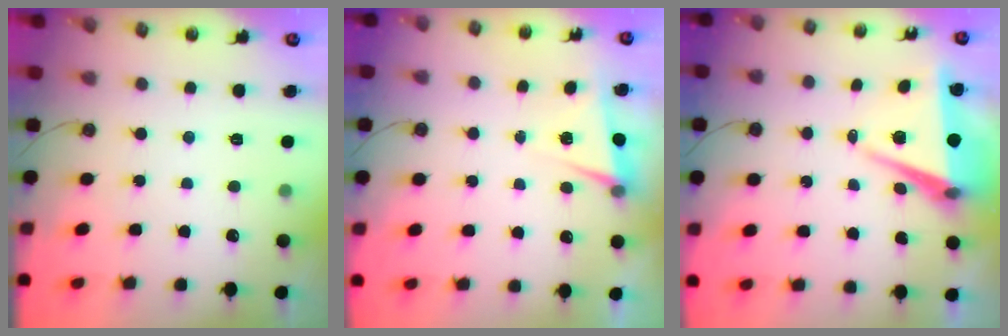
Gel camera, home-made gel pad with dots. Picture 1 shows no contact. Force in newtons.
{"total": 3.0, "press": 2.3, "slide": 1.9}
{"total": 7.9, "press": 6.7, "slide": 4.2}